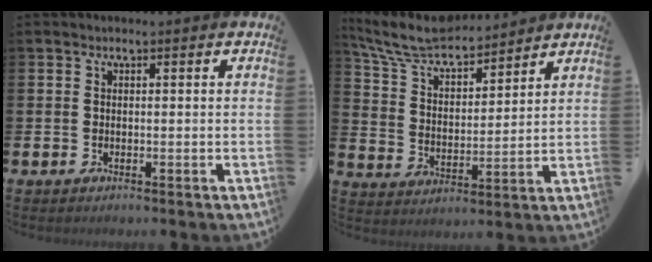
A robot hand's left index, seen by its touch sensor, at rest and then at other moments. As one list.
[{"total": 8.0, "force": [7.3, 1.7, 2.7], "torque": [-0.089, -0.046, 0.130]}]